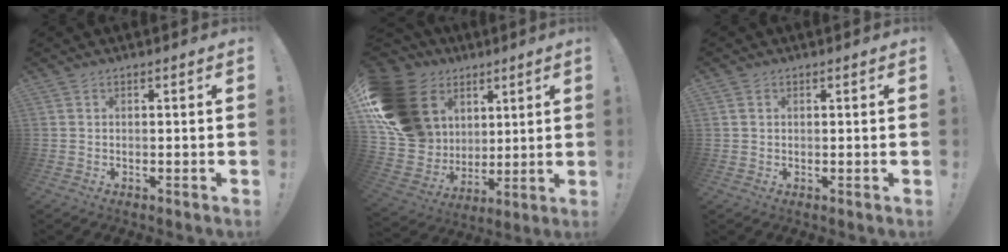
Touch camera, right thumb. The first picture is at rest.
{"total": 21.5, "force": [7.6, 17.5, 9.9], "torque": [-0.183, -0.033, 0.186]}
{"total": 1.4, "force": [0.8, 1.2, 0.3], "torque": [0.003, -0.001, 0.013]}